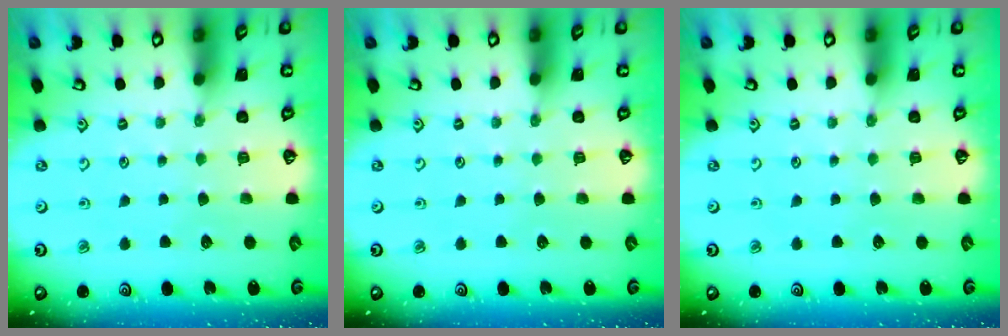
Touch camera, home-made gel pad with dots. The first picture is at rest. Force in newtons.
{"total": 0.0}
{"total": 0.0}